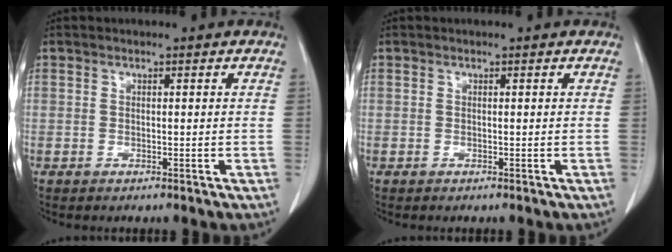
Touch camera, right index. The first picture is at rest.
{"total": 0.0}